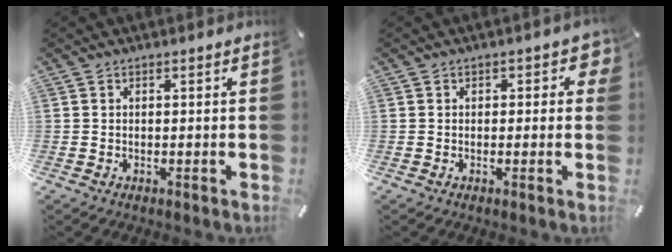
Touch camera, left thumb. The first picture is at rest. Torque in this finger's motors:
{"motor_torque": [-0.13, -0.08, 0.22, 0.12, 0.02]}